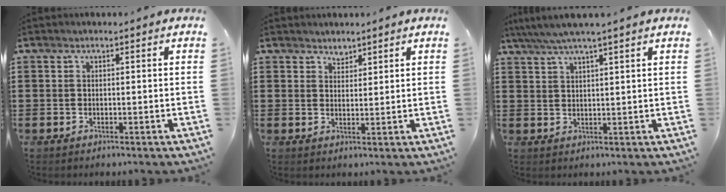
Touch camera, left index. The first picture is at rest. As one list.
[{"total": 1.9, "force": [1.8, 0.6, 0.0], "torque": [-0.003, 0.004, 0.035]}, {"total": 3.8, "force": [2.9, -0.3, 2.4], "torque": [-0.053, -0.004, 0.052]}]